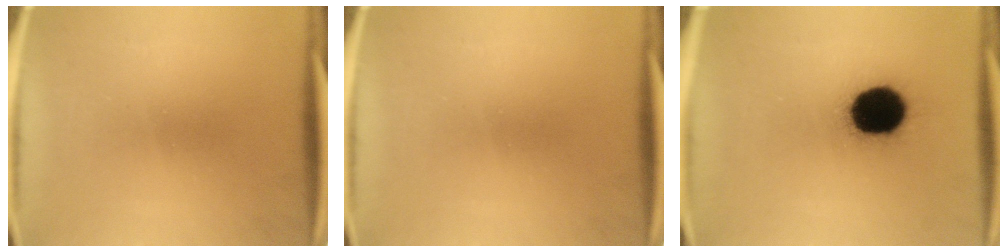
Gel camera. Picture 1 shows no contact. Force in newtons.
{"total": 0.0}
{"total": 18.5}